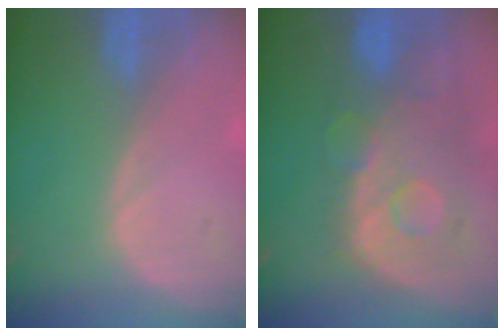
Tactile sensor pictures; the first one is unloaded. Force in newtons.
{"total": 11.2, "press": 9.7, "slide": 5.5}